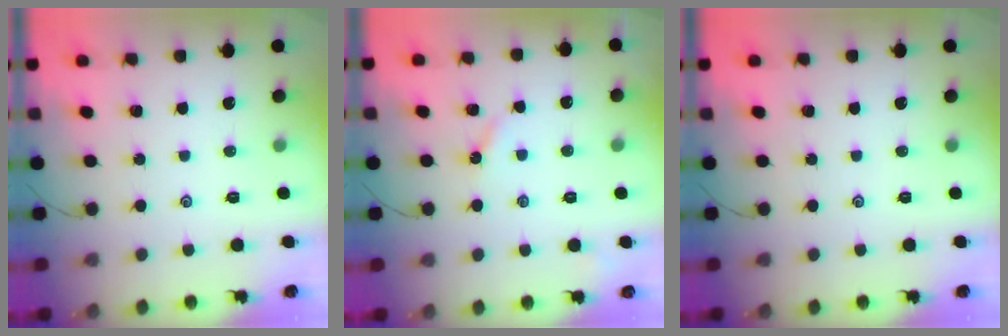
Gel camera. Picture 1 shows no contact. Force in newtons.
{"total": 3.0, "press": 2.9, "slide": 0.5}
{"total": 0.0}